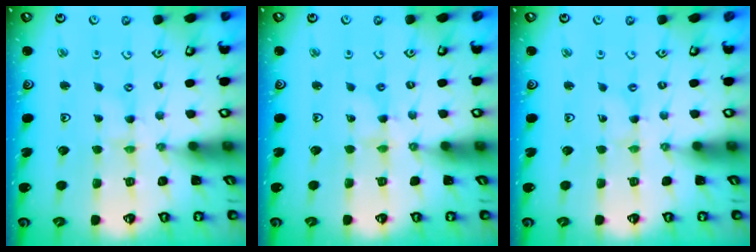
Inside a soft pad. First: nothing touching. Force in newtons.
{"total": 1.6, "press": 1.5, "slide": 0.2}
{"total": 0.0}